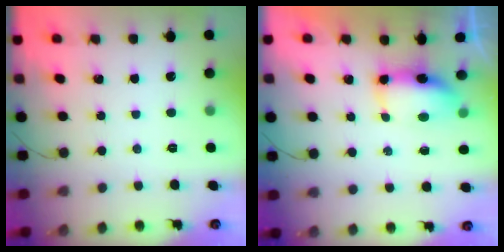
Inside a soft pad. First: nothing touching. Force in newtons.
{"total": 8.1, "press": 7.5, "slide": 2.9}